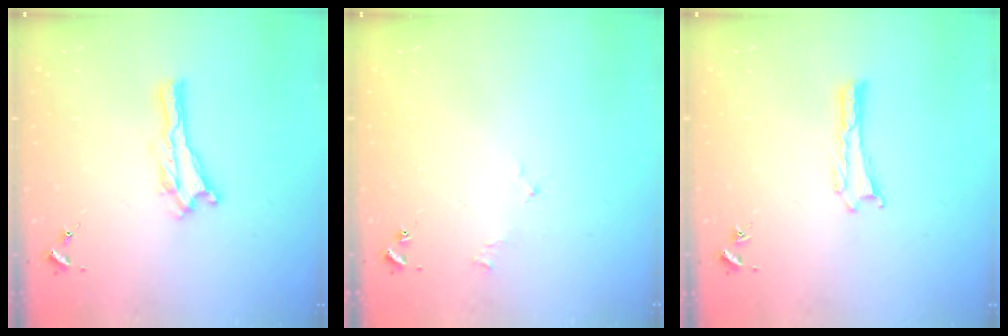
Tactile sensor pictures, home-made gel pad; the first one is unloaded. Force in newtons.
{"total": 1.6, "press": 1.5, "slide": 0.3}
{"total": 0.0}